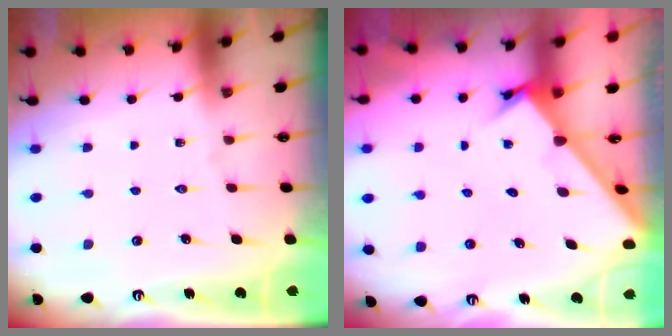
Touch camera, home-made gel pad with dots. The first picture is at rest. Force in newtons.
{"total": 2.1, "press": 2.1, "slide": 0.2}